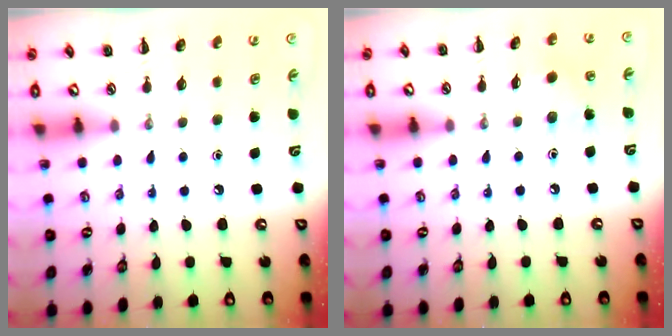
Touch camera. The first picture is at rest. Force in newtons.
{"total": 2.8, "press": 2.7, "slide": 0.7}